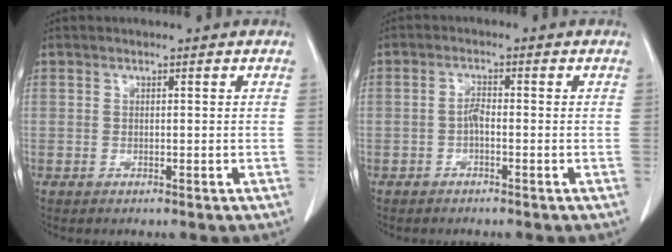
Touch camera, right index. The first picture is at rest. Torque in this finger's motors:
{"motor_torque": [0.32, -0.28, 0.13, 0.04]}